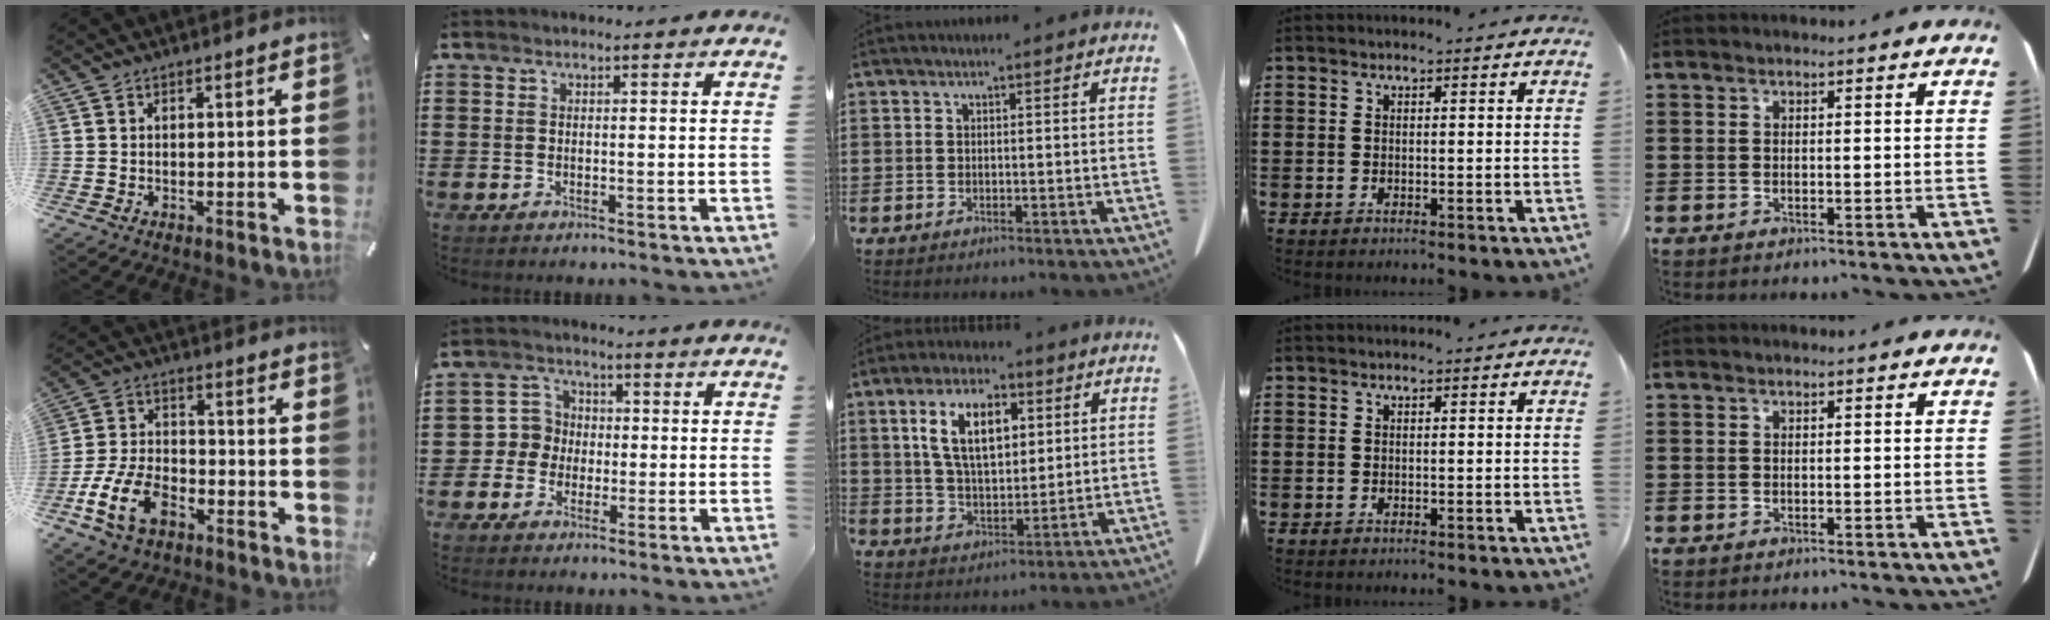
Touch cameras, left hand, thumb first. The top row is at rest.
{"thumb": {"total": 12.7, "force": [-6.5, 7.9, 7.6], "torque": [-0.166, 0.030, -0.120]}, "index": {"total": 4.3, "force": [-1.0, 4.2, 0.4], "torque": [-0.036, 0.009, -0.025]}, "middle": {"total": 9.8, "force": [4.2, 5.0, 7.3], "torque": [-0.152, 0.014, 0.075]}}